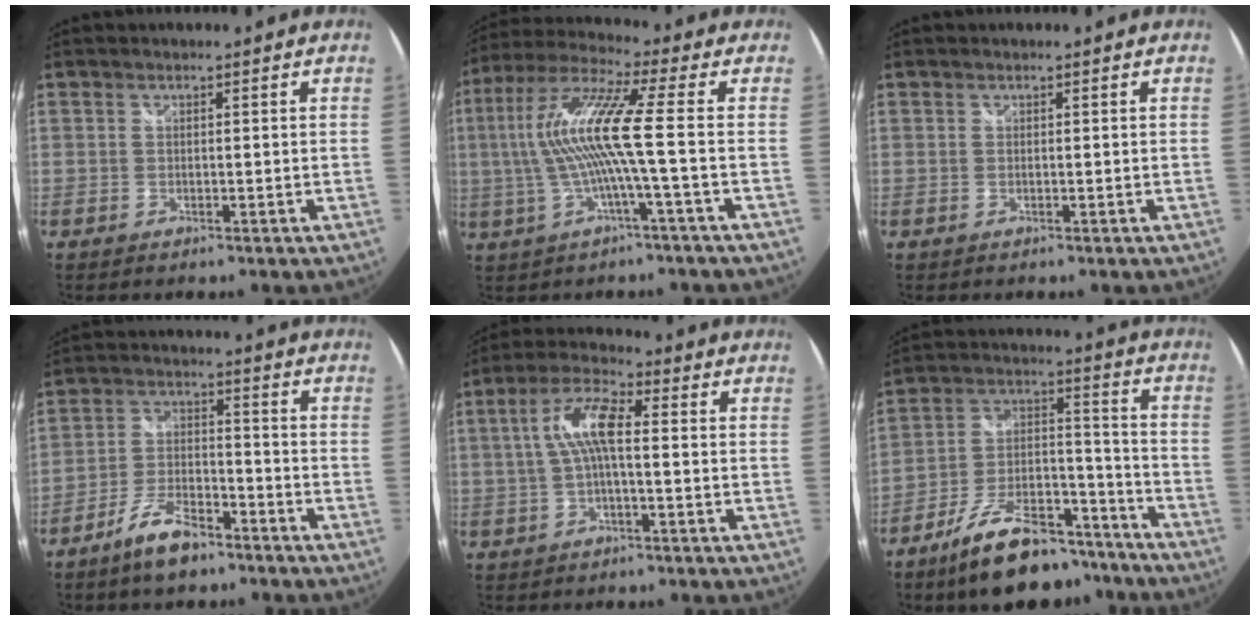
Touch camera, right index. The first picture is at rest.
{"total": 11.8, "force": [-1.0, -0.9, 11.8], "torque": [-0.224, 0.004, -0.017]}
{"total": 0.0}
{"total": 8.6, "force": [-6.4, 3.0, 5.0], "torque": [-0.109, 0.004, -0.113]}
{"total": 7.7, "force": [0.1, 2.2, 7.4], "torque": [-0.155, 0.018, 0.002]}
{"total": 19.0, "force": [-14.2, 7.7, 10.1], "torque": [-0.178, 0.024, -0.214]}